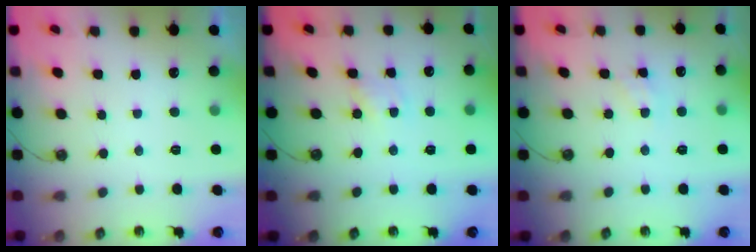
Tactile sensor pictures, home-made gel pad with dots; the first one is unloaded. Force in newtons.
{"total": 1.9, "press": 1.9, "slide": 0.2}
{"total": 3.5, "press": 3.5, "slide": 0.4}